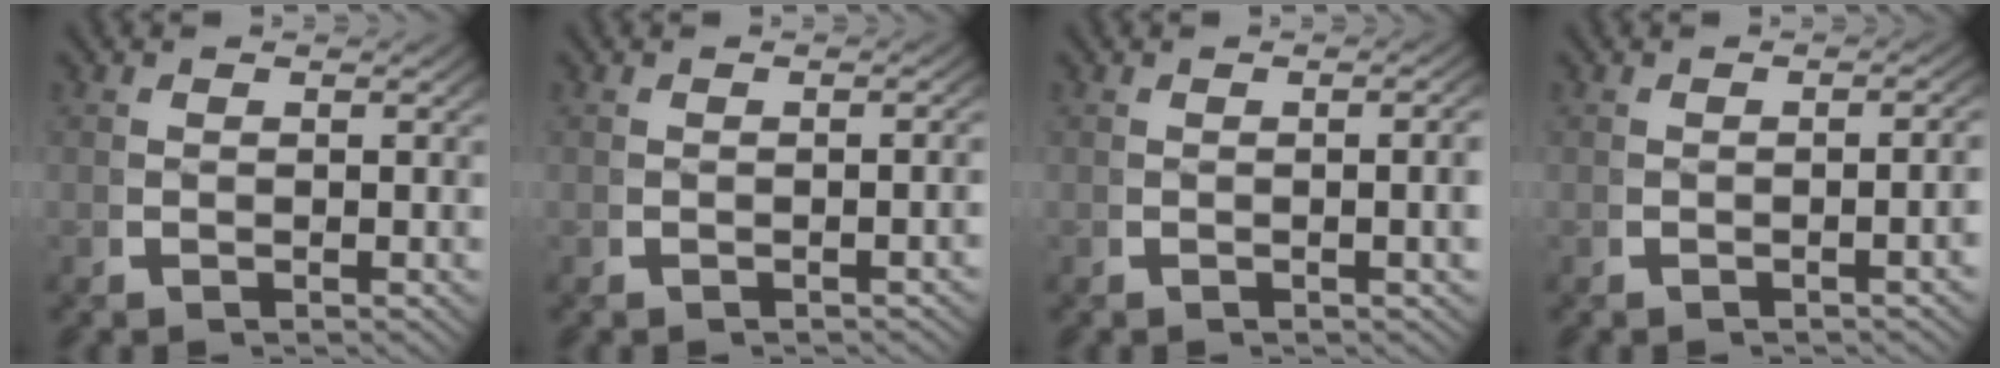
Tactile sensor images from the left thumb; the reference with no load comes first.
{"total": 1.1, "force": [-0.7, 0.1, 0.8], "torque": [-0.014, 0.003, -0.009]}
{"total": 2.3, "force": [0.0, 0.4, 2.2], "torque": [-0.027, 0.003, -0.002]}
{"total": 1.9, "force": [-0.5, 0.2, 1.8], "torque": [-0.024, 0.007, -0.010]}